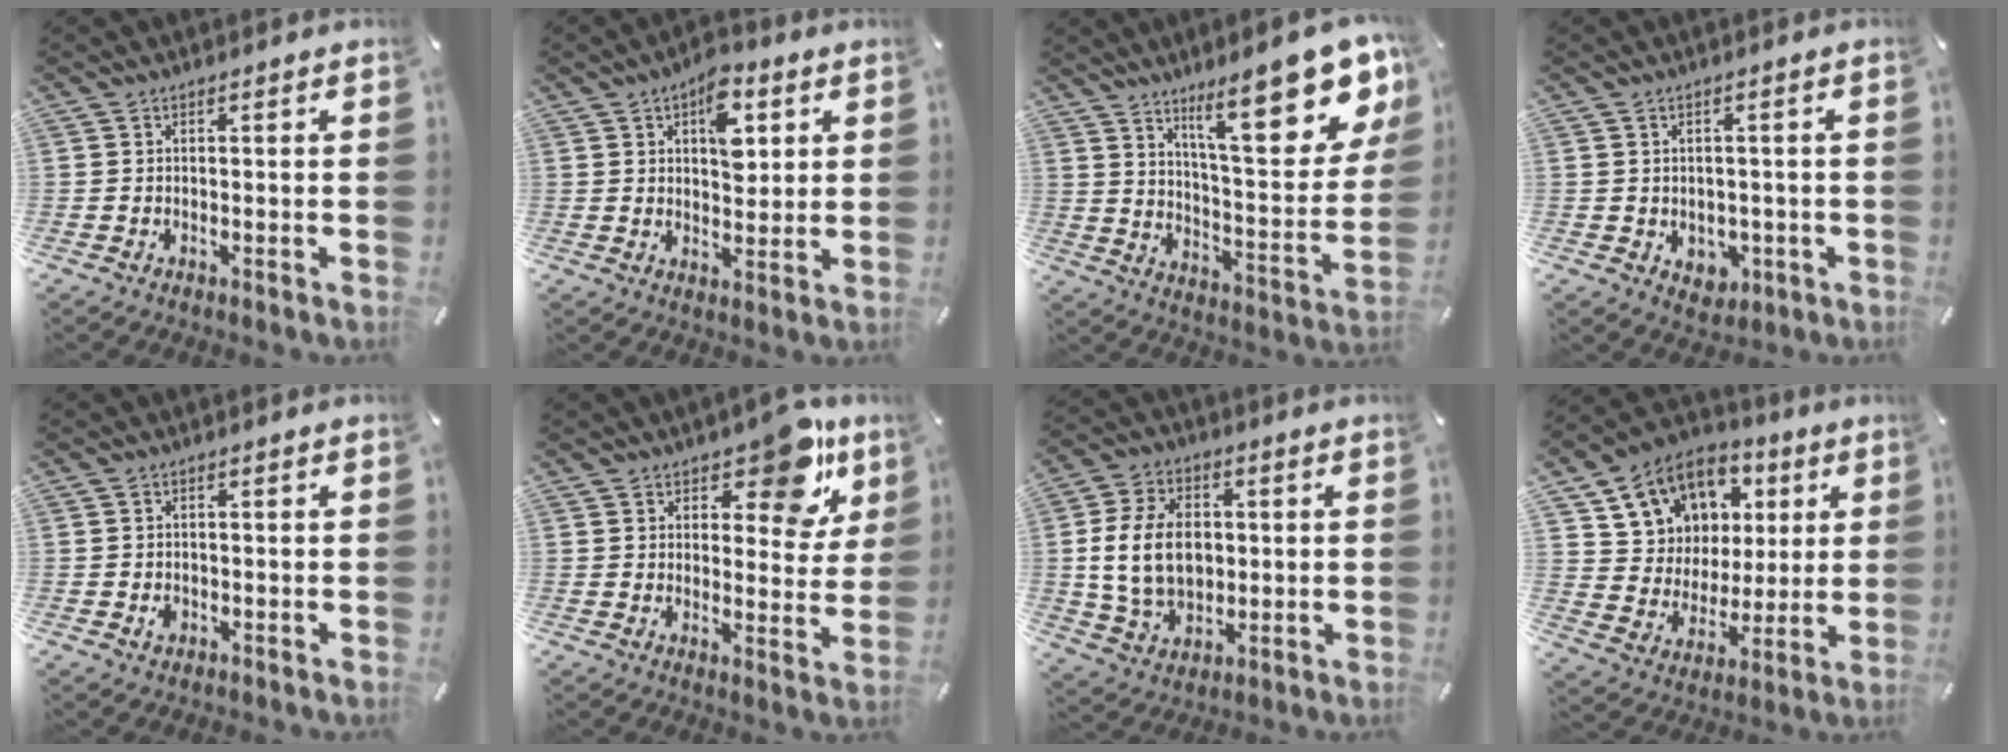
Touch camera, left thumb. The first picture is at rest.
{"total": 10.2, "force": [3.8, 6.2, 7.1], "torque": [-0.082, -0.012, 0.060]}
{"total": 22.6, "force": [13.5, 7.3, 16.7], "torque": [-0.236, -0.086, 0.211]}
{"total": 3.2, "force": [-0.5, 2.9, 1.1], "torque": [-0.004, -0.002, -0.011]}
{"total": 1.6, "force": [-0.3, 1.4, 0.7], "torque": [-0.005, 0.002, -0.009]}
{"total": 12.6, "force": [8.4, 5.8, 7.4], "torque": [-0.078, -0.056, 0.142]}
{"total": 13.9, "force": [0.7, 10.5, 9.0], "torque": [-0.195, 0.015, 0.013]}
{"total": 12.2, "force": [5.2, 10.9, 1.9], "torque": [-0.050, -0.037, 0.109]}